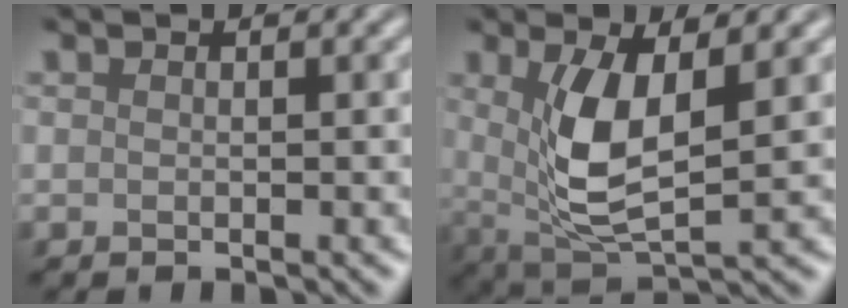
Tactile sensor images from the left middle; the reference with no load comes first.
{"total": 5.6, "force": [0.8, 1.9, 5.2], "torque": [-0.113, -0.016, 0.028]}